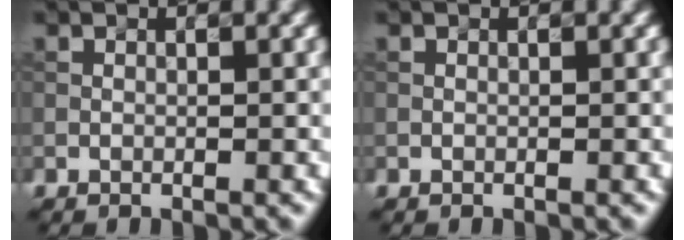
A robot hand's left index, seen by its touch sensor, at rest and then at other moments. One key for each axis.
{"total": 0.0}